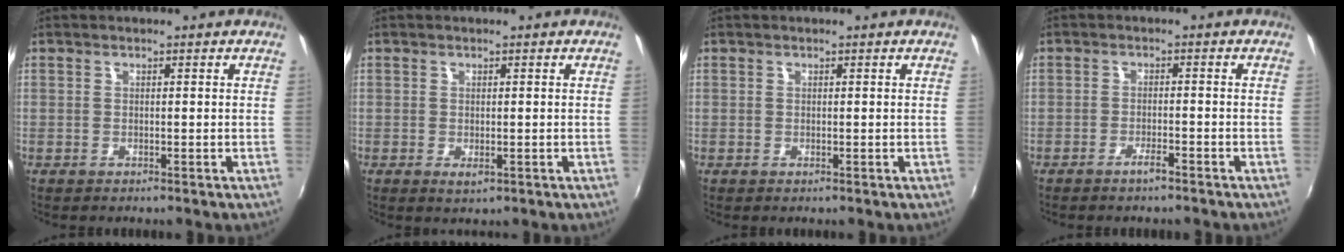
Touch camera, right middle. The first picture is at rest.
{"total": 1.5, "force": [-0.3, 0.8, 1.2], "torque": [-0.021, -0.007, -0.003]}
{"total": 0.0}
{"total": 2.3, "force": [-1.9, 0.3, 1.2], "torque": [-0.032, -0.001, -0.034]}